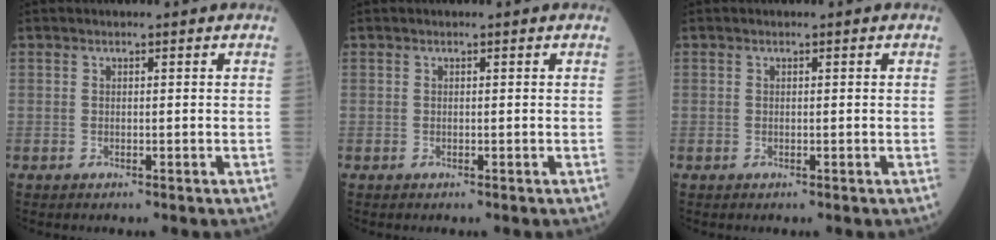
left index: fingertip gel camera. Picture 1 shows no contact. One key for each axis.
{"total": 0.0}
{"total": 0.0}